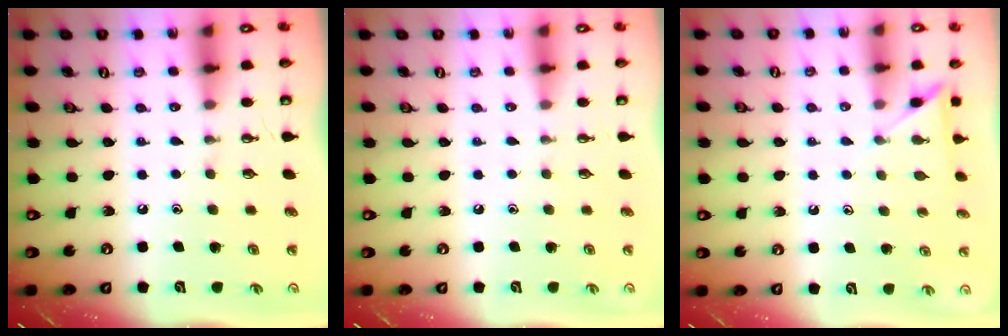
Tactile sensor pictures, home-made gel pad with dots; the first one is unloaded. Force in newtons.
{"total": 0.0}
{"total": 5.1, "press": 5.1, "slide": 0.5}